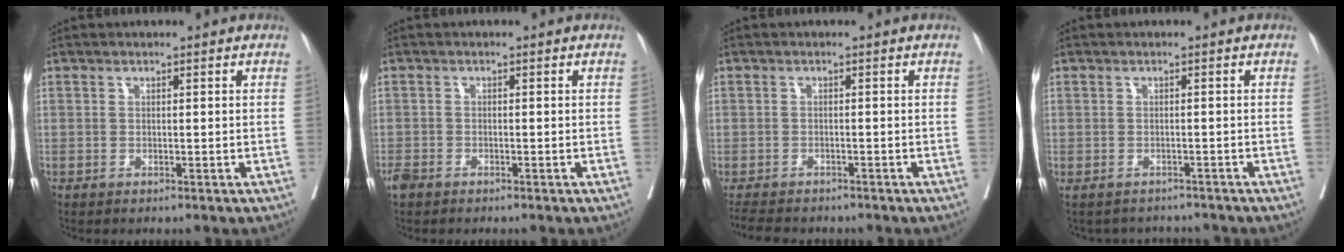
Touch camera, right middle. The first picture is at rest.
{"total": 1.8, "force": [-1.6, 0.4, 0.7], "torque": [-0.018, -0.002, -0.030]}
{"total": 6.2, "force": [-5.3, 2.4, 2.1], "torque": [-0.033, -0.010, -0.077]}
{"total": 4.2, "force": [-4.0, 1.4, -0.4], "torque": [0.006, 0.007, -0.047]}